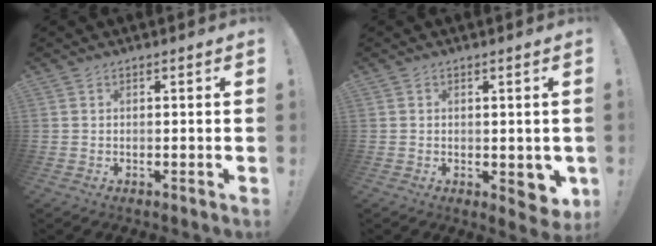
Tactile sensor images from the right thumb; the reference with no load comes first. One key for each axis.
{"total": 4.7, "fx": -0.5, "fy": 2.8, "fz": 3.8, "tx": -0.029, "ty": -0.002, "tz": -0.003}